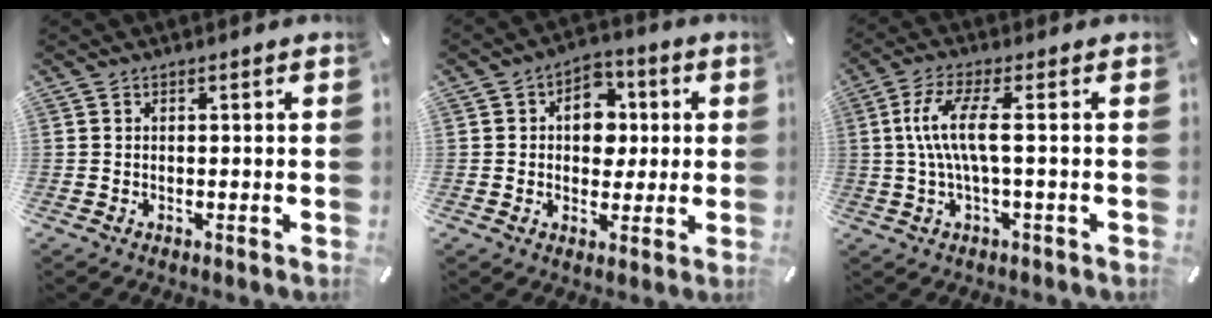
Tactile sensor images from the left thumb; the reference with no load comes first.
{"total": 8.8, "force": [1.1, 7.0, 5.2], "torque": [-0.064, 0.001, 0.015]}
{"total": 9.2, "force": [0.5, 1.7, 9.0], "torque": [-0.186, -0.007, 0.001]}